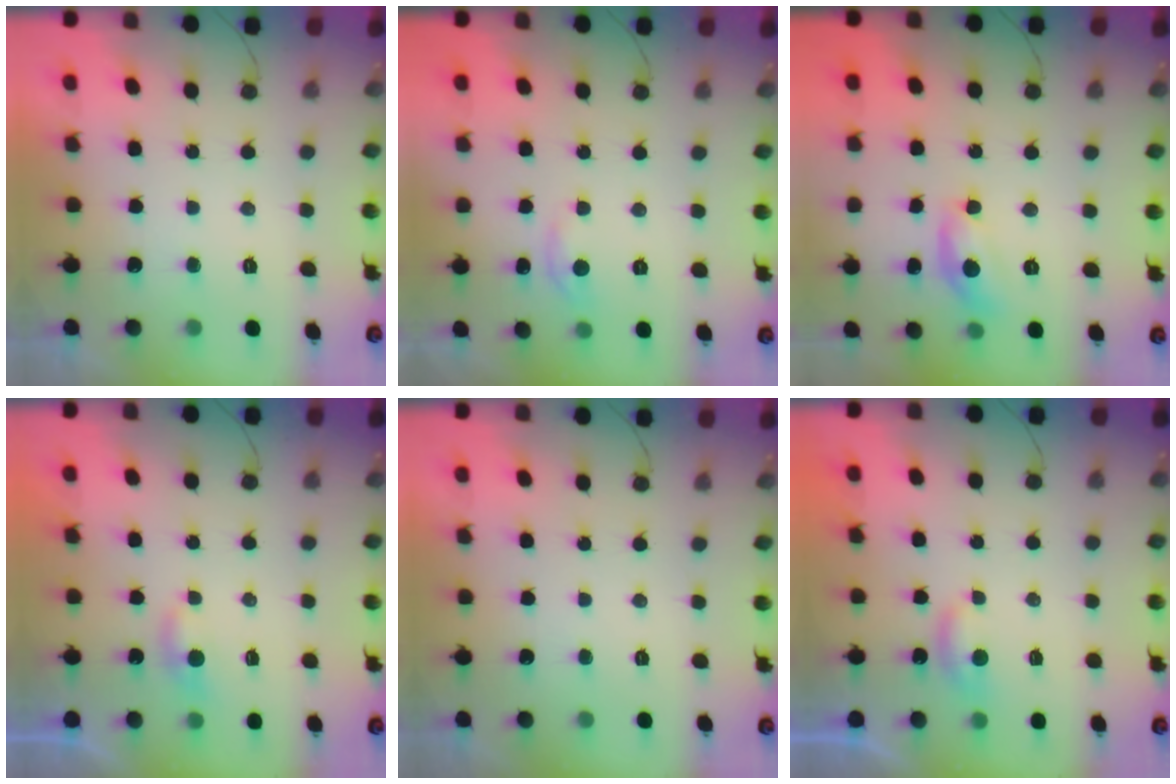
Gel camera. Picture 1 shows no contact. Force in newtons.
{"total": 3.4, "press": 3.3, "slide": 0.5}
{"total": 10.5, "press": 10.5, "slide": 0.5}
{"total": 3.2, "press": 3.2, "slide": 0.4}
{"total": 0.0}
{"total": 3.6, "press": 3.6, "slide": 0.4}